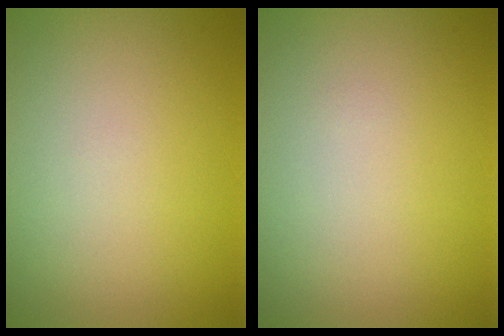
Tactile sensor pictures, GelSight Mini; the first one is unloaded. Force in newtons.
{"total": 0.0}